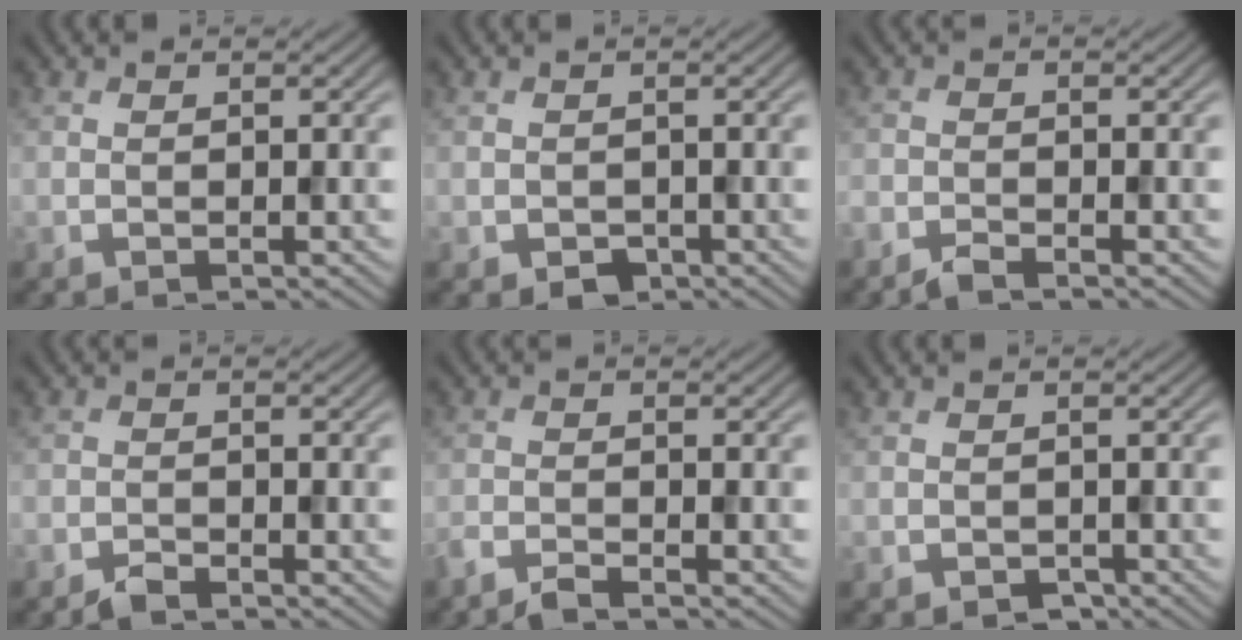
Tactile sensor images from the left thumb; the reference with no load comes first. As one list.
[{"total": 1.7, "force": [-0.8, 1.4, 0.6], "torque": [-0.012, -0.011, -0.014]}, {"total": 1.8, "force": [-1.6, 0.2, 0.8], "torque": [-0.017, -0.002, -0.040]}, {"total": 1.6, "force": [-1.5, 0.4, 0.6], "torque": [-0.009, 0.000, -0.034]}, {"total": 2.4, "force": [-2.1, 0.2, 1.1], "torque": [-0.024, -0.004, -0.050]}, {"total": 1.2, "force": [-0.7, 0.9, 0.4], "torque": [-0.007, -0.008, -0.013]}]